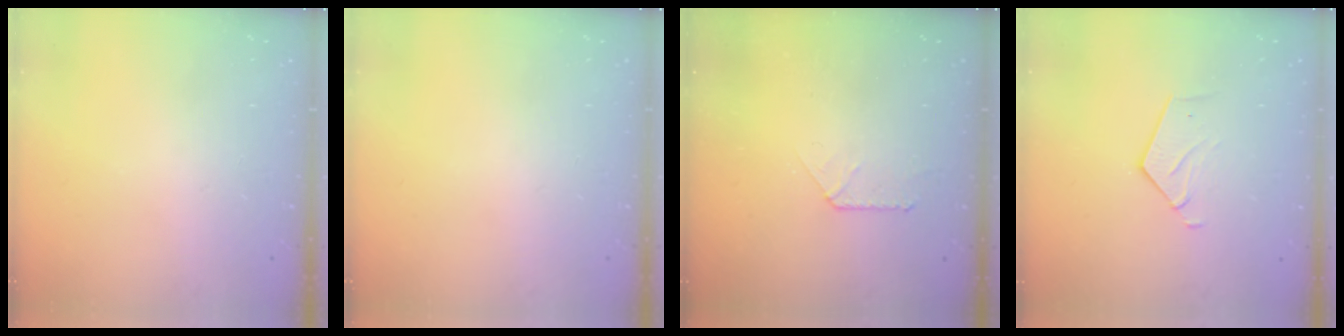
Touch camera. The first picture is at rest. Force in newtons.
{"total": 0.0}
{"total": 4.5, "press": 4.5, "slide": 0.4}
{"total": 2.8, "press": 2.8, "slide": 0.2}